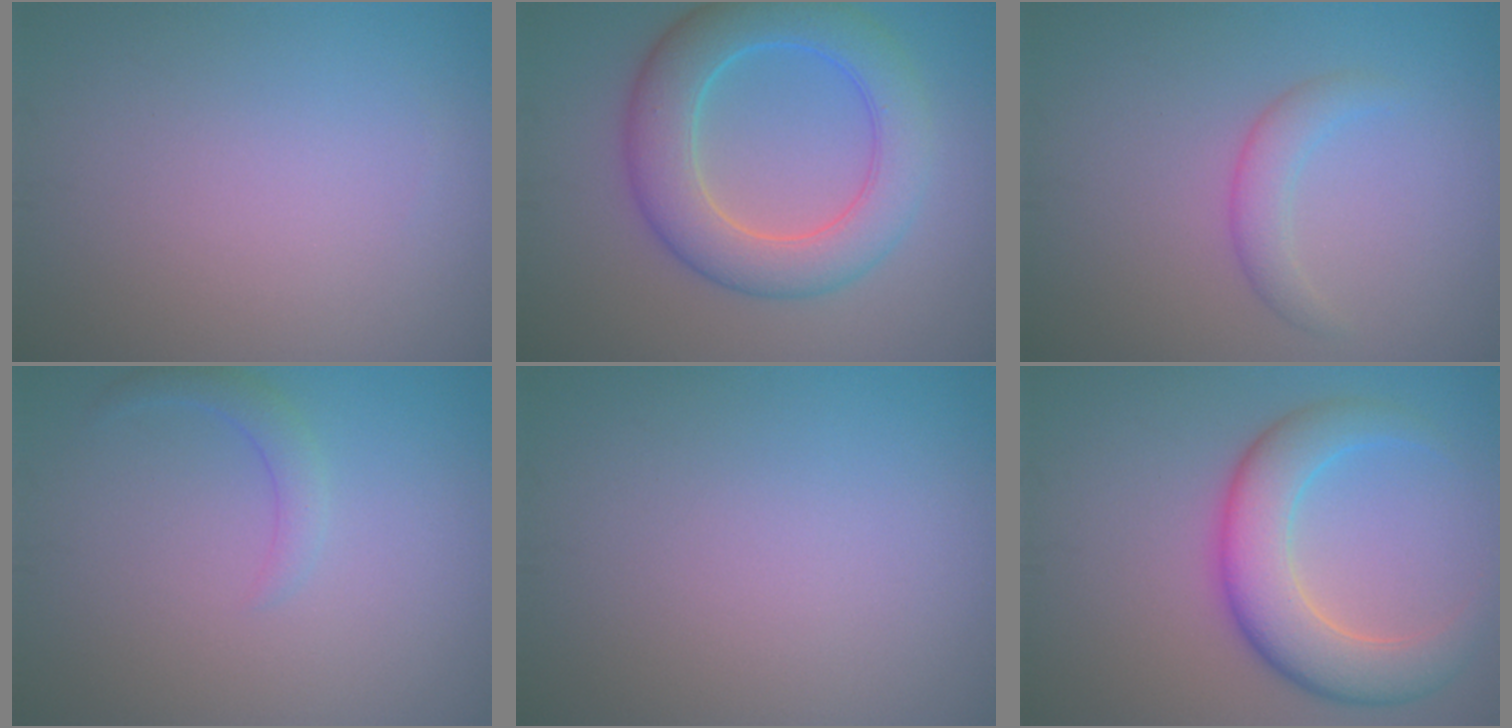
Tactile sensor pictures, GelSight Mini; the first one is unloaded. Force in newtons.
{"total": 7.3, "press": 7.3, "slide": 0.1}
{"total": 2.1, "press": 2.1, "slide": 0.2}
{"total": 1.6, "press": 1.6, "slide": 0.2}
{"total": 0.0}
{"total": 6.7, "press": 6.7, "slide": 0.1}